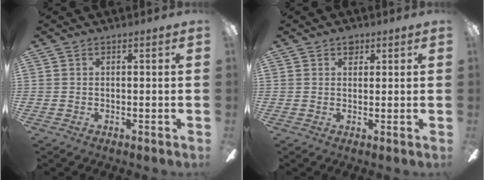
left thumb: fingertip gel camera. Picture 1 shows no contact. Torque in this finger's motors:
{"motor_torque": [0.10, -0.03, 0.26, -0.36, 0.00]}